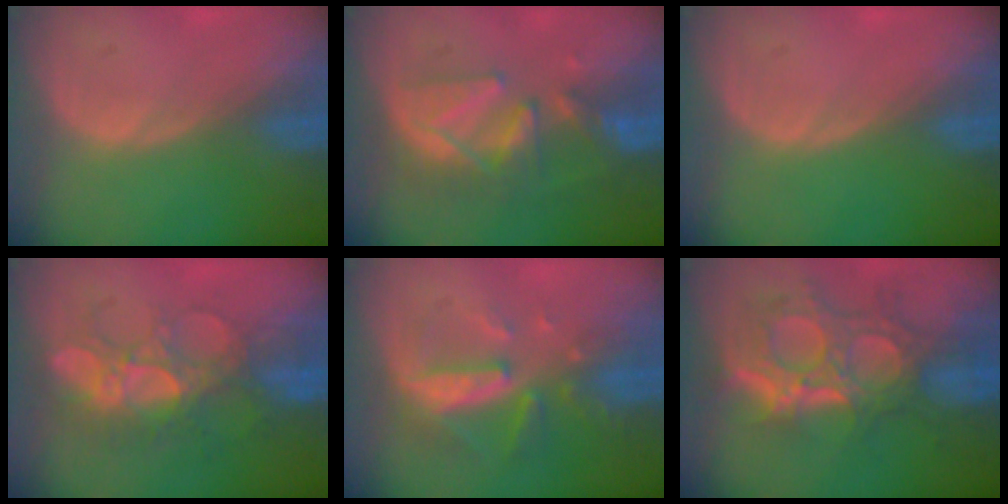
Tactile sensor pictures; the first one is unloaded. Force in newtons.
{"total": 8.6, "press": 8.3, "slide": 2.0}
{"total": 0.0}
{"total": 8.6, "press": 8.3, "slide": 2.2}
{"total": 8.0, "press": 7.3, "slide": 3.3}
{"total": 12.2, "press": 10.7, "slide": 5.8}